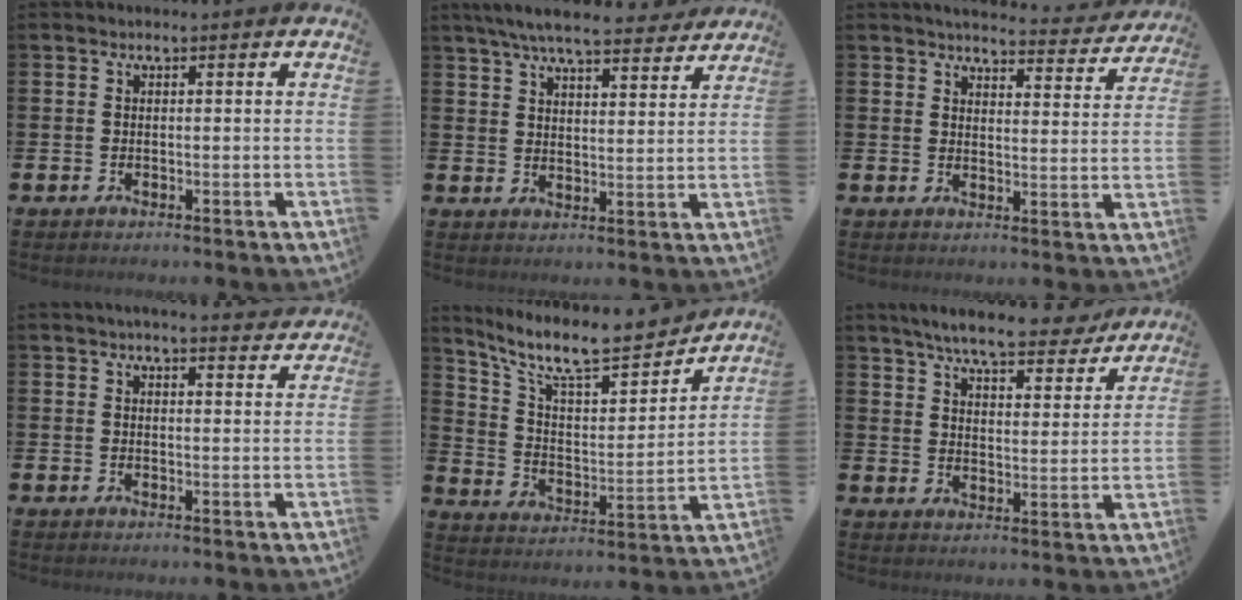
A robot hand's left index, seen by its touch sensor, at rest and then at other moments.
{"total": 7.2, "force": [6.7, 1.2, 2.4], "torque": [-0.059, -0.032, 0.119]}
{"total": 4.4, "force": [4.3, 0.7, 0.6], "torque": [-0.019, -0.034, 0.071]}
{"total": 3.4, "force": [3.3, 0.2, 0.8], "torque": [-0.015, -0.014, 0.058]}
{"total": 10.9, "force": [9.5, 2.6, 4.7], "torque": [-0.128, -0.060, 0.165]}
{"total": 7.6, "force": [7.0, 1.2, 2.8], "torque": [-0.068, -0.037, 0.121]}